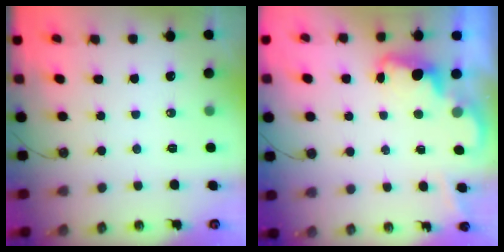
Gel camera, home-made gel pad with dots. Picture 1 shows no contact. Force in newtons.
{"total": 2.2, "press": 2.1, "slide": 0.5}